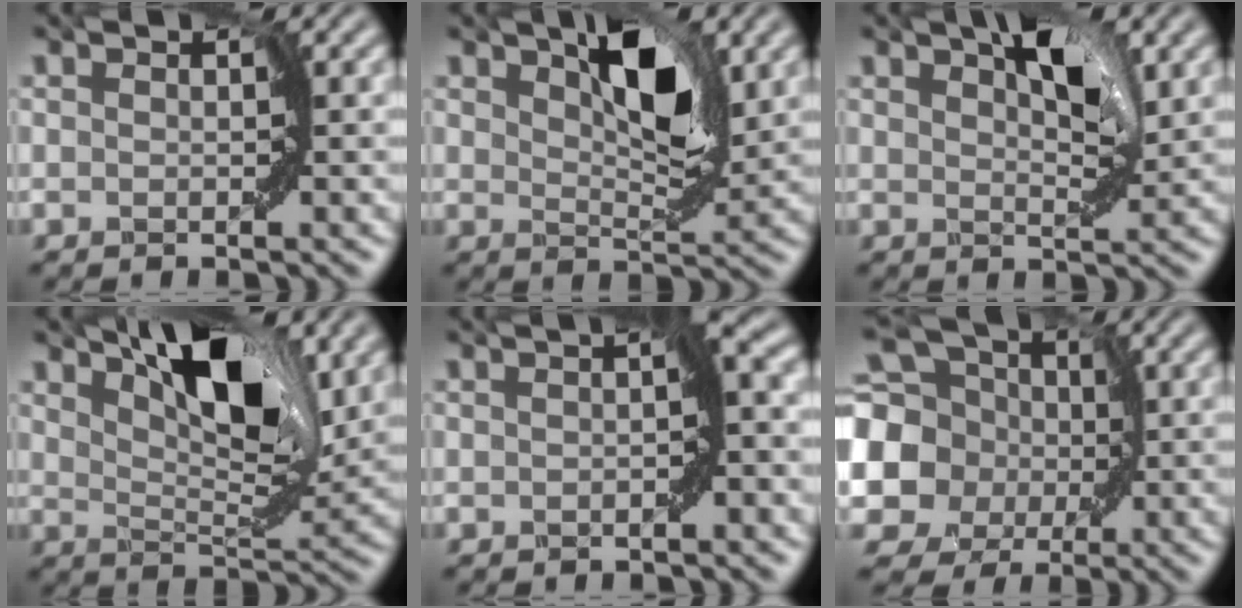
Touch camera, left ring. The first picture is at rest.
{"total": 5.9, "force": [2.5, 2.5, 4.8], "torque": [-0.077, 0.001, 0.040]}
{"total": 4.2, "force": [2.1, 1.4, 3.3], "torque": [-0.050, 0.004, 0.030]}
{"total": 7.4, "force": [4.2, 2.4, 5.7], "torque": [-0.086, -0.002, 0.068]}
{"total": 2.6, "force": [-0.3, 0.5, 2.6], "torque": [-0.042, 0.004, -0.012]}
{"total": 15.1, "force": [0.7, 13.6, 6.6], "torque": [-0.176, -0.003, -0.024]}